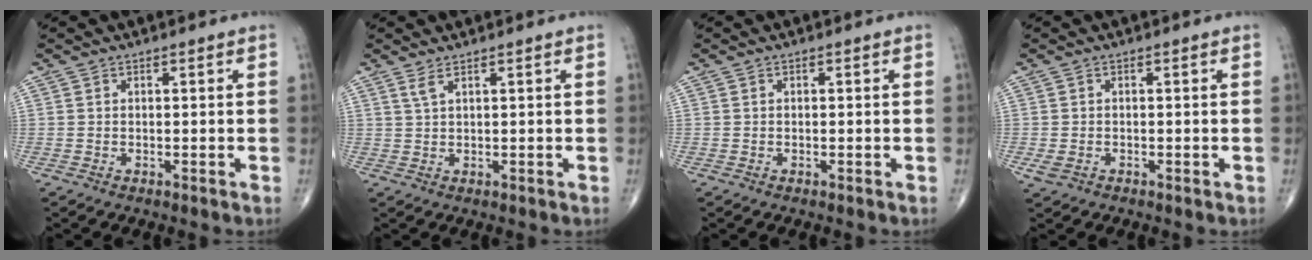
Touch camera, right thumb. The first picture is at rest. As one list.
[{"total": 1.7, "force": [1.1, 0.2, 1.3], "torque": [-0.033, -0.001, 0.028]}, {"total": 0.0}, {"total": 2.0, "force": [-0.7, 1.4, 1.2], "torque": [-0.027, 0.000, -0.010]}]